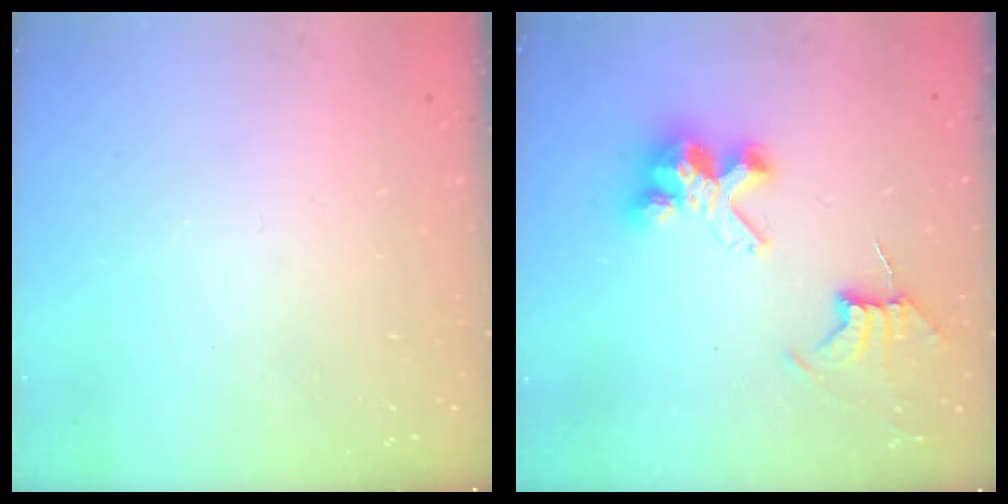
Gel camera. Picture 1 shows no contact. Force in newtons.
{"total": 8.4, "press": 8.4, "slide": 0.7}